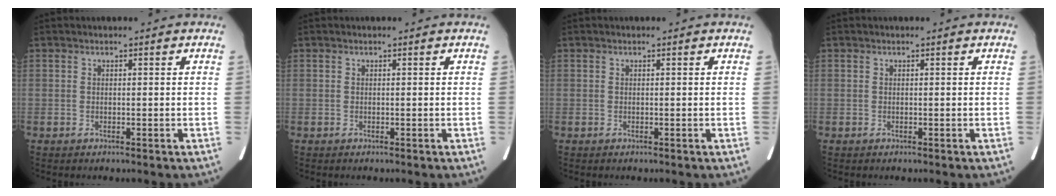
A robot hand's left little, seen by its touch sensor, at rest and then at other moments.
{"total": 0.0}
{"total": 0.0}
{"total": 0.0}